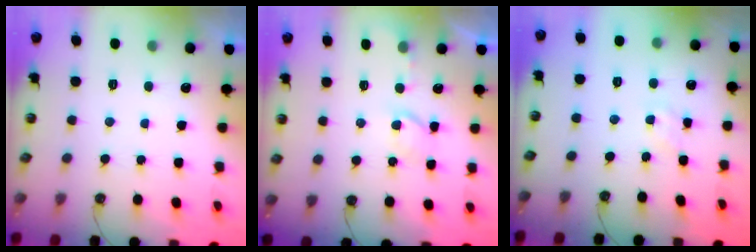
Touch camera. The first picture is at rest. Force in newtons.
{"total": 3.6, "press": 3.6, "slide": 0.5}
{"total": 1.4, "press": 1.4, "slide": 0.2}